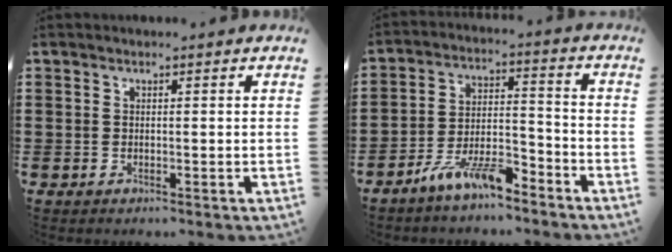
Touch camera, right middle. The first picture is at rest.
{"total": 7.9, "force": [-6.5, 1.6, 4.3], "torque": [-0.093, 0.003, -0.126]}